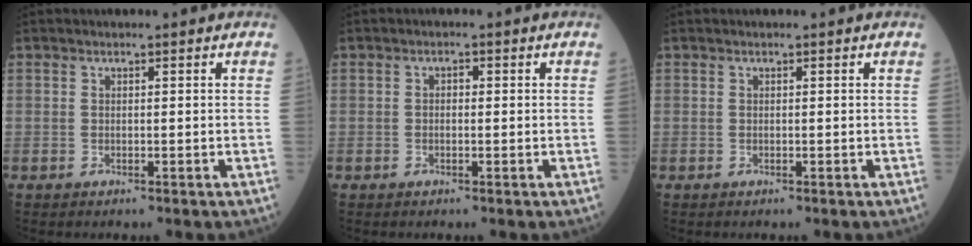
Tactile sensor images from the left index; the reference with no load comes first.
{"total": 1.0, "force": [0.0, 0.6, 0.8], "torque": [-0.012, 0.003, -0.003]}
{"total": 0.0}